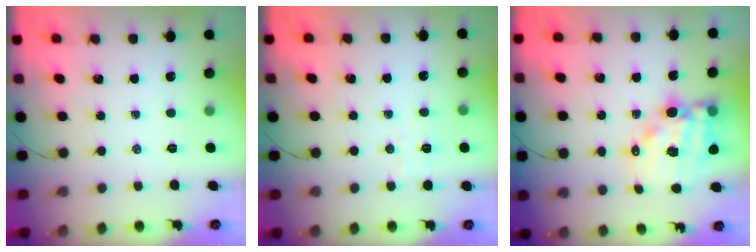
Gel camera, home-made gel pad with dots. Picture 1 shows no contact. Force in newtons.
{"total": 3.6, "press": 3.5, "slide": 0.9}
{"total": 13.3, "press": 12.8, "slide": 3.4}